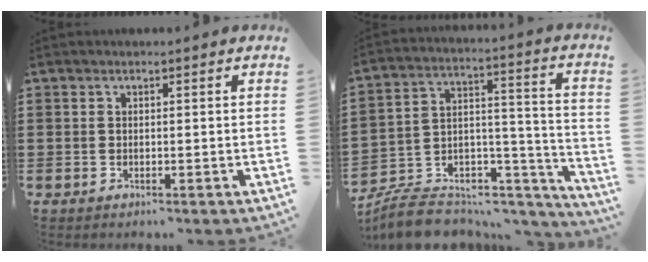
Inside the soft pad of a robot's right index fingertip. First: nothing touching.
{"total": 7.1, "force": [-6.1, 3.2, 1.8], "torque": [-0.038, 0.007, -0.114]}